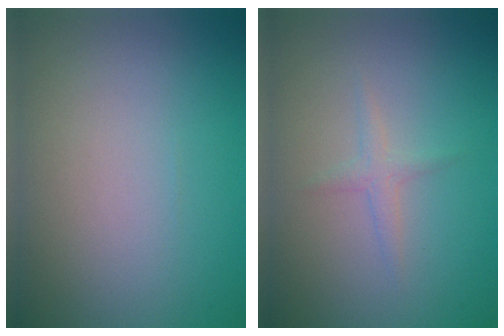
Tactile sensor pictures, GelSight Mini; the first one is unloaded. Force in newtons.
{"total": 1.1, "press": 1.1, "slide": 0.0}